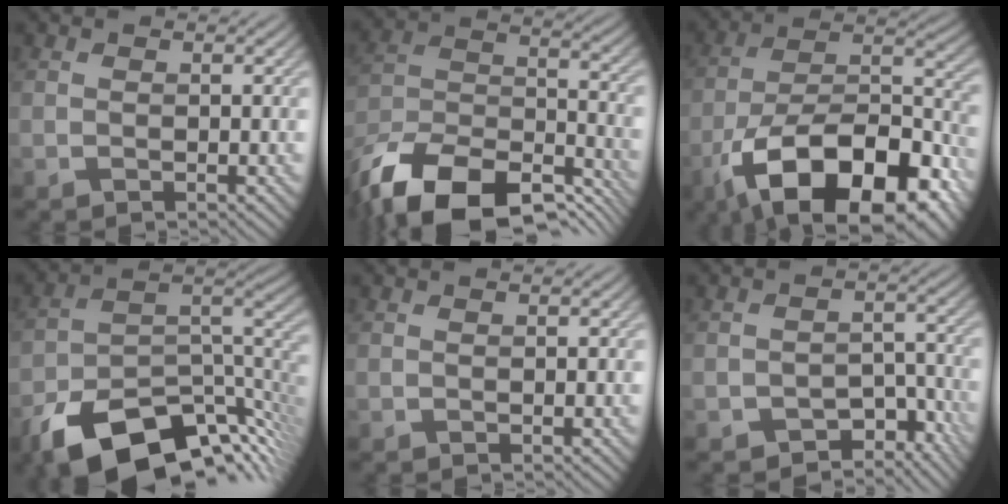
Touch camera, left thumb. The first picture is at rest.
{"total": 16.7, "force": [-12.4, 7.5, 8.2], "torque": [-0.207, -0.027, -0.199]}
{"total": 19.4, "force": [-11.1, 8.9, 13.2], "torque": [-0.228, -0.029, -0.182]}
{"total": 15.2, "force": [-9.3, 7.3, 9.6], "torque": [-0.188, -0.034, -0.140]}
{"total": 0.0}
{"total": 5.5, "force": [-4.0, 2.9, 2.4], "torque": [-0.028, -0.005, -0.065]}